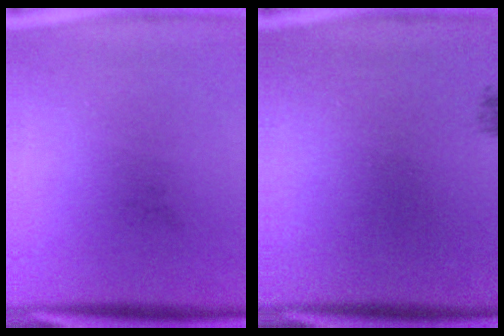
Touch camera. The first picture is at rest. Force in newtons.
{"total": 0.7}